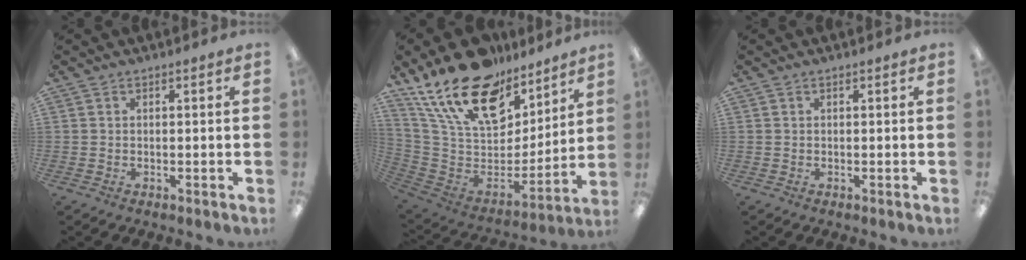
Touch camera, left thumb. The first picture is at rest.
{"total": 23.6, "force": [16.6, 11.9, 11.8], "torque": [-0.215, -0.108, 0.304]}
{"total": 0.0}